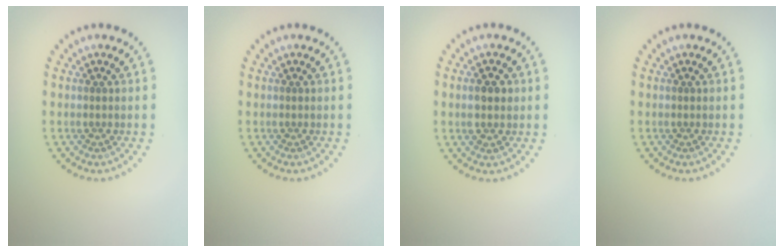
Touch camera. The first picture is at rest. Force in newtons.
{"total": 0.0}
{"total": 2.0, "press": 2.0, "slide": 0.2}
{"total": 0.0}